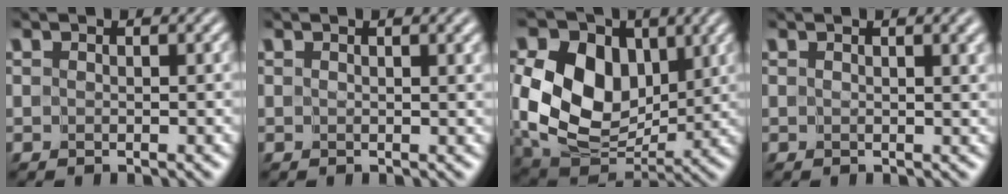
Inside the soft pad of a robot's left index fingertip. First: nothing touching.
{"total": 2.2, "force": [1.2, 0.6, 1.8], "torque": [-0.018, 0.001, 0.011]}
{"total": 13.0, "force": [2.2, 9.6, 8.5], "torque": [-0.185, 0.003, 0.049]}
{"total": 3.6, "force": [1.8, 1.3, 2.9], "torque": [-0.024, 0.006, 0.009]}